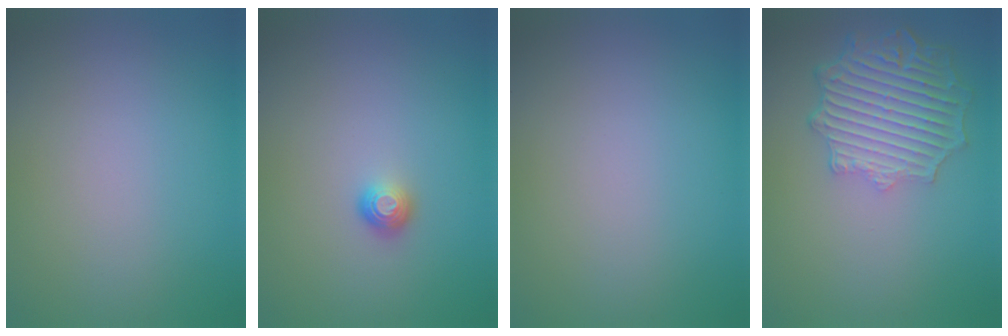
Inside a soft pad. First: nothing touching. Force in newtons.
{"total": 1.2, "press": 1.0, "slide": 0.6}
{"total": 0.0}
{"total": 6.5, "press": 4.9, "slide": 4.1}